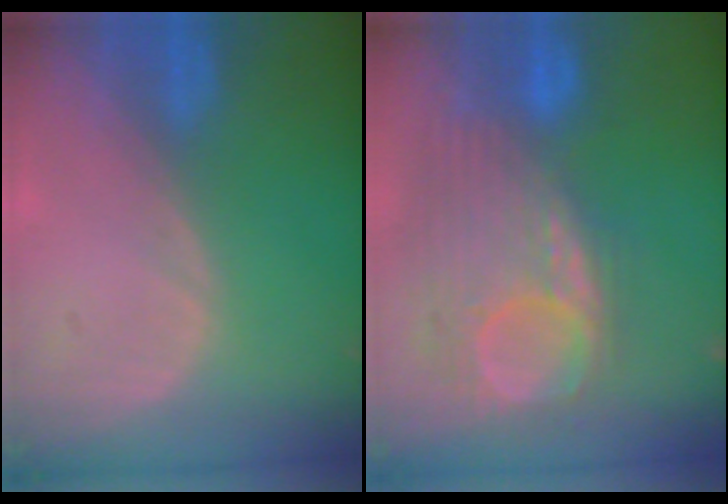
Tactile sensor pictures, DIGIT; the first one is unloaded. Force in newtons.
{"total": 11.7, "press": 10.3, "slide": 5.5}